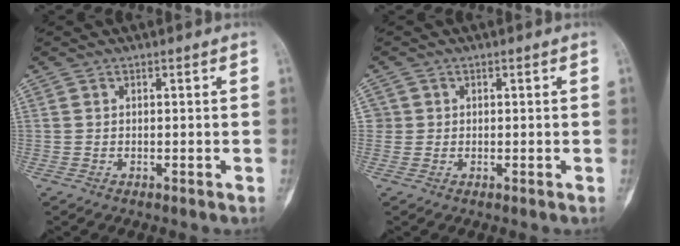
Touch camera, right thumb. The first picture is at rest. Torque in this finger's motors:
{"motor_torque": [-0.32, -0.40, 0.05, -0.08, 0.02]}